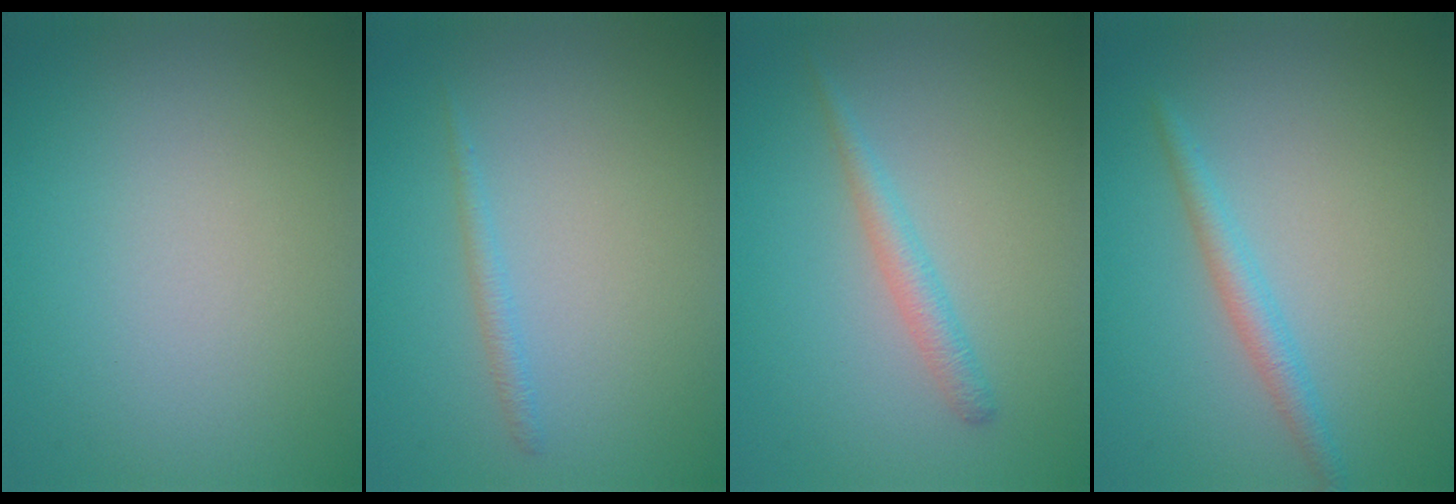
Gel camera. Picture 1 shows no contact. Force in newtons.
{"total": 1.0, "press": 1.0, "slide": 0.1}
{"total": 1.8, "press": 1.8, "slide": 0.0}
{"total": 2.0, "press": 2.0, "slide": 0.1}